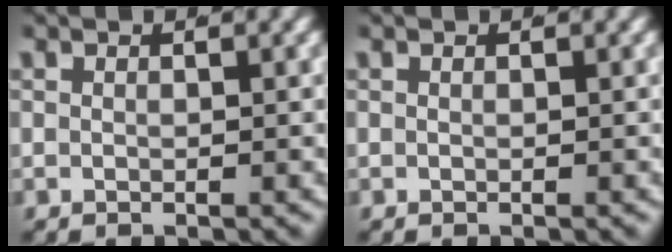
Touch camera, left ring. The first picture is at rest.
{"total": 0.0}